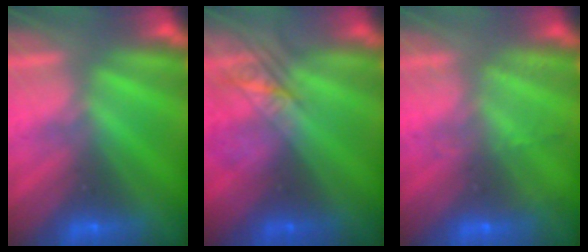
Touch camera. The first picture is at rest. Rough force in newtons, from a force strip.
{"total": 2.4}
{"total": 2.0}